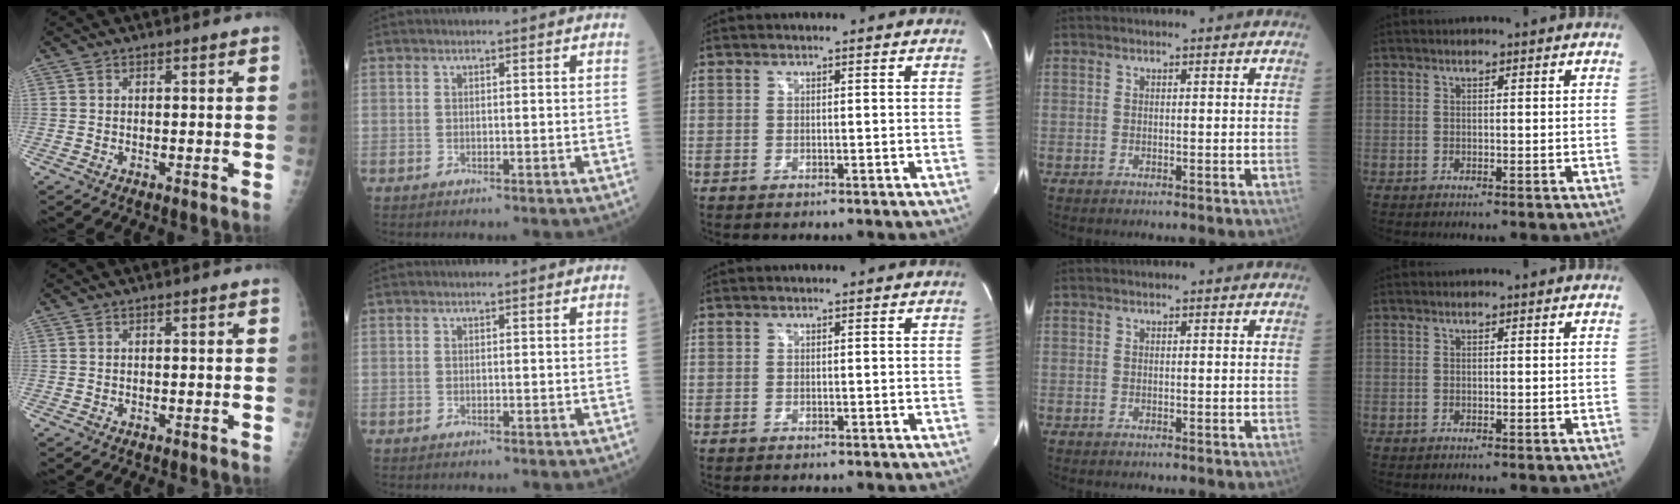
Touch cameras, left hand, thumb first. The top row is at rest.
{}